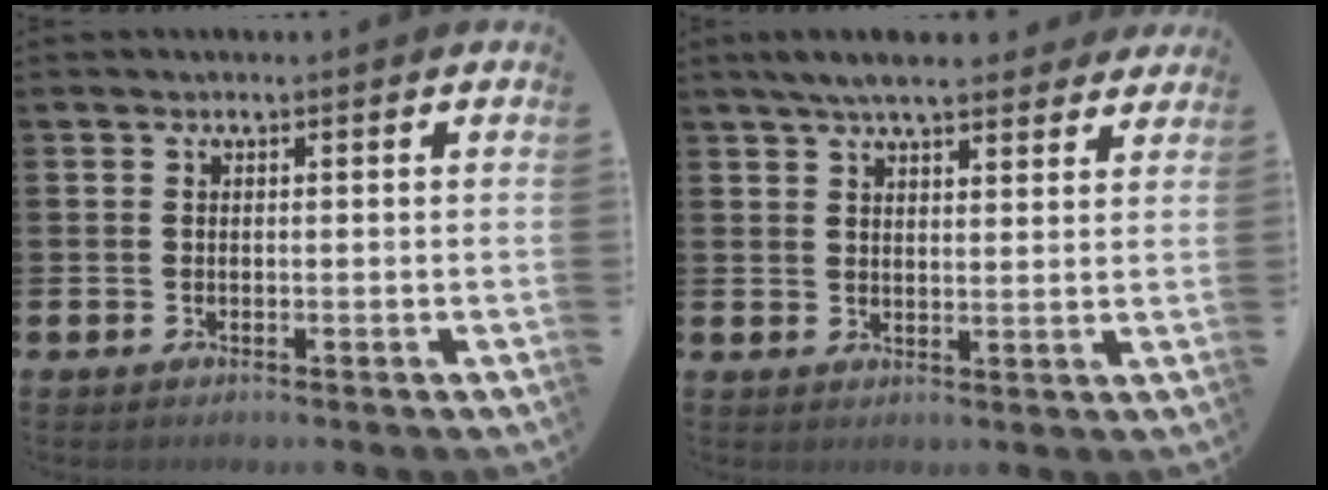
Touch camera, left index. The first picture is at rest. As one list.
[{"total": 6.3, "force": [5.8, 1.2, 2.3], "torque": [-0.051, -0.018, 0.104]}]